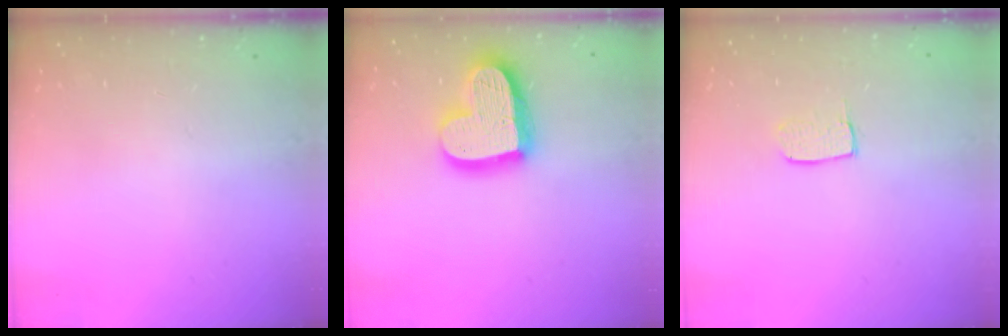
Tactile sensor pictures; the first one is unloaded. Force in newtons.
{"total": 19.9, "press": 19.9, "slide": 1.6}
{"total": 5.2, "press": 5.1, "slide": 0.5}